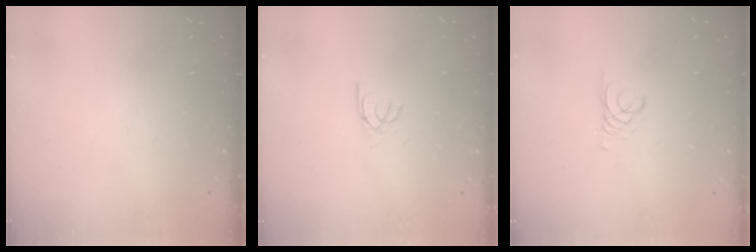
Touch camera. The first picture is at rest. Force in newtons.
{"total": 3.6, "press": 3.5, "slide": 0.4}
{"total": 2.1, "press": 2.1, "slide": 0.2}